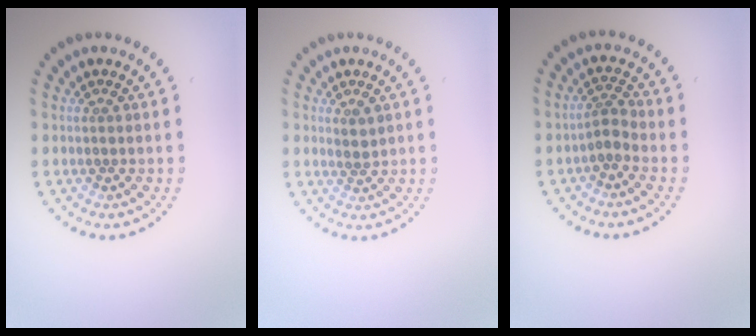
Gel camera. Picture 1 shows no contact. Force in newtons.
{"total": 0.9, "press": 0.7, "slide": 0.6}
{"total": 2.0, "press": 1.4, "slide": 1.4}